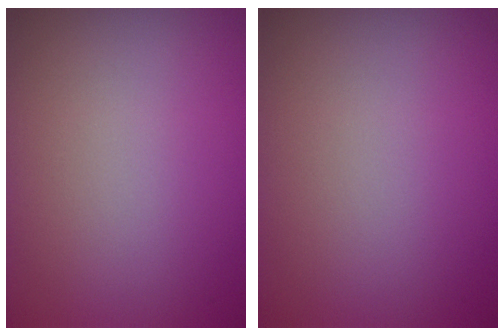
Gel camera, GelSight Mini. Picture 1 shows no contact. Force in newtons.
{"total": 0.0}